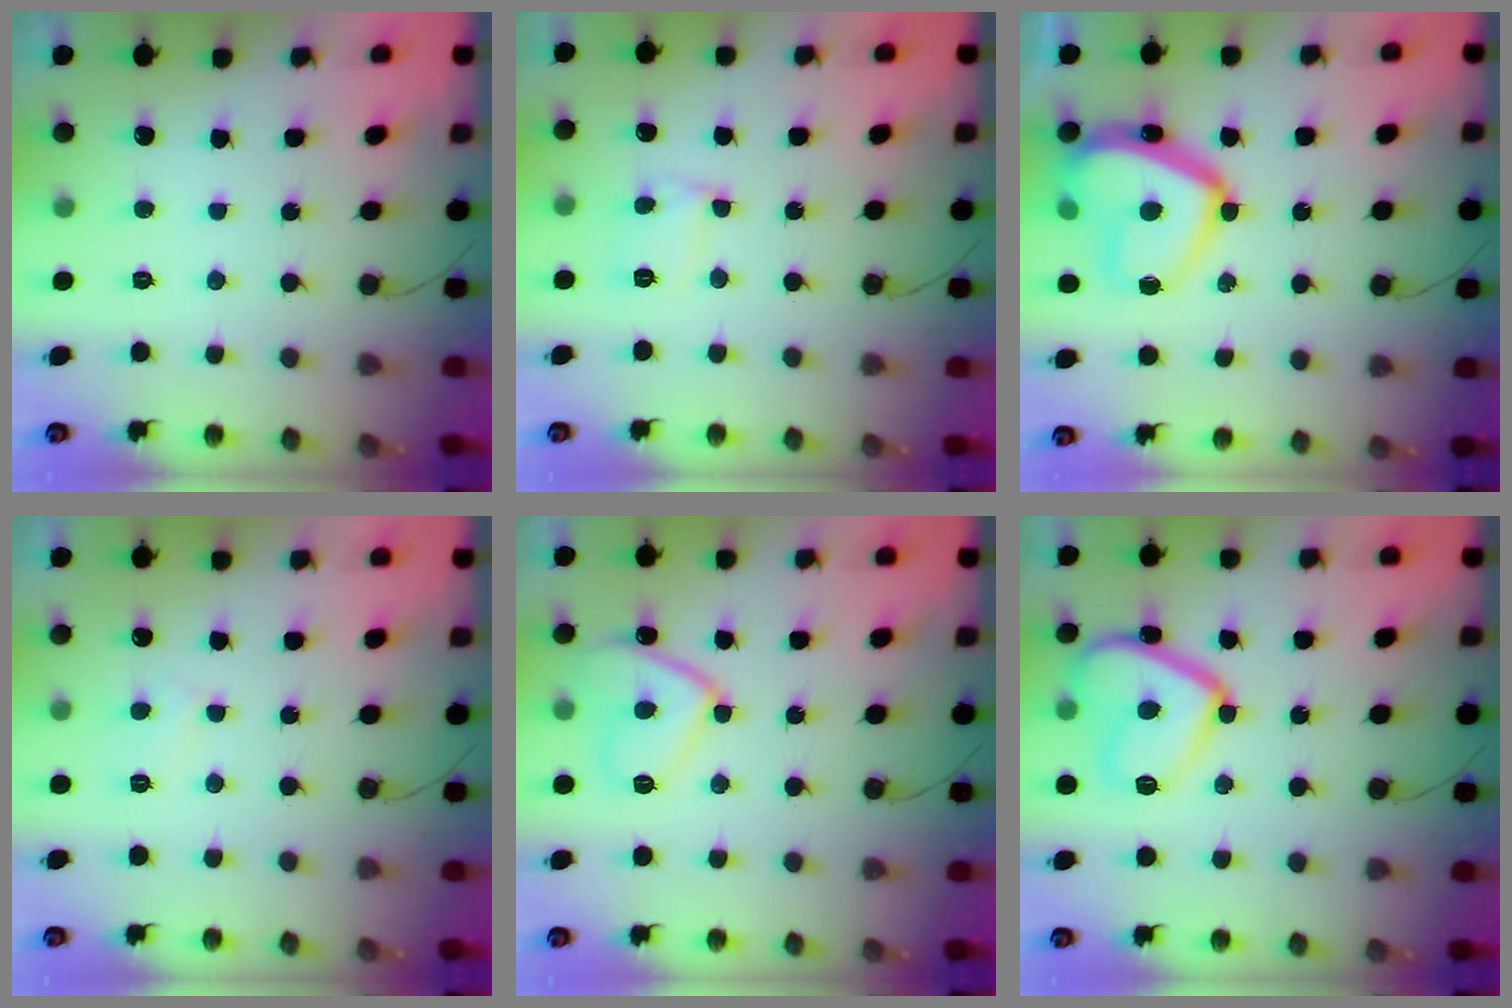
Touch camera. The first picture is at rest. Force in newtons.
{"total": 6.6, "press": 6.6, "slide": 0.5}
{"total": 17.5, "press": 17.4, "slide": 1.6}
{"total": 3.7, "press": 3.7, "slide": 0.3}
{"total": 11.1, "press": 11.0, "slide": 1.1}
{"total": 14.2, "press": 14.1, "slide": 1.2}